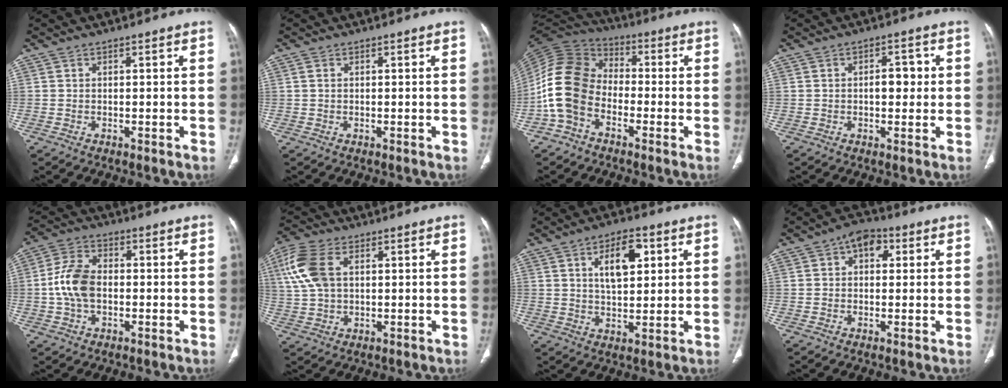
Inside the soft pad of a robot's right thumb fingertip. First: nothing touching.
{"total": 0.6, "force": [0.2, 0.4, 0.4], "torque": [-0.012, 0.002, 0.004]}
{"total": 13.4, "force": [-4.1, 9.6, 8.3], "torque": [-0.168, 0.049, -0.094]}
{"total": 4.0, "force": [0.1, 2.4, 3.2], "torque": [-0.032, 0.008, -0.001]}
{"total": 8.8, "force": [-0.7, 5.8, 6.6], "torque": [-0.131, 0.019, -0.019]}
{"total": 10.5, "force": [2.8, 6.3, 7.9], "torque": [-0.184, 0.012, 0.058]}
{"total": 9.2, "force": [3.1, 4.5, 7.4], "torque": [-0.092, -0.008, 0.052]}
{"total": 5.6, "force": [1.9, 3.8, 3.7], "torque": [-0.028, 0.012, 0.019]}